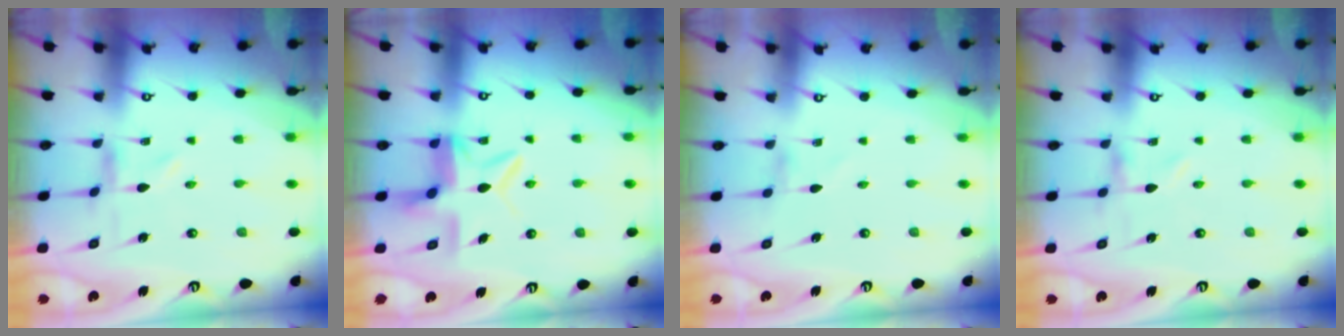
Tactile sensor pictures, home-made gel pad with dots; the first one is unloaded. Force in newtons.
{"total": 8.7, "press": 8.6, "slide": 0.8}
{"total": 1.4, "press": 1.4, "slide": 0.1}
{"total": 0.0}